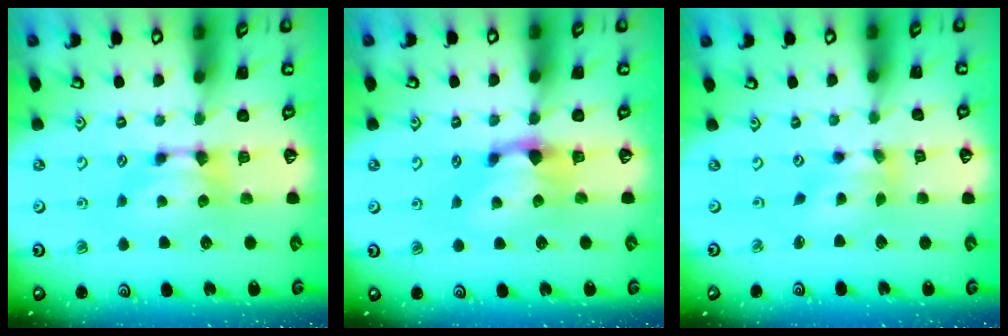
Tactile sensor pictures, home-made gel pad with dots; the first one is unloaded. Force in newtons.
{"total": 1.4, "press": 0.8, "slide": 1.2}
{"total": 1.9, "press": 1.3, "slide": 1.3}